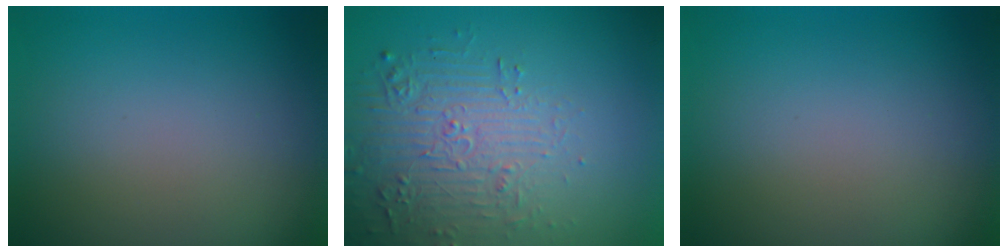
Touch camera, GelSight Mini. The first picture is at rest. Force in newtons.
{"total": 5.2, "press": 4.0, "slide": 3.3}
{"total": 0.0}